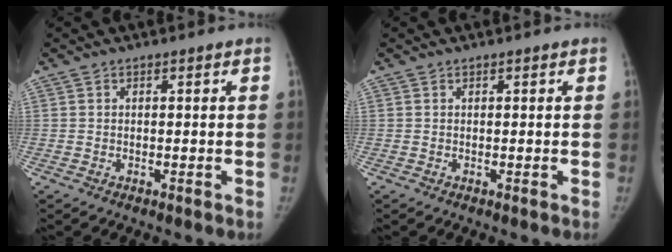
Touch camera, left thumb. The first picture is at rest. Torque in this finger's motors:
{"motor_torque": [0.02, 0.02, 0.26, -0.03, 0.04]}